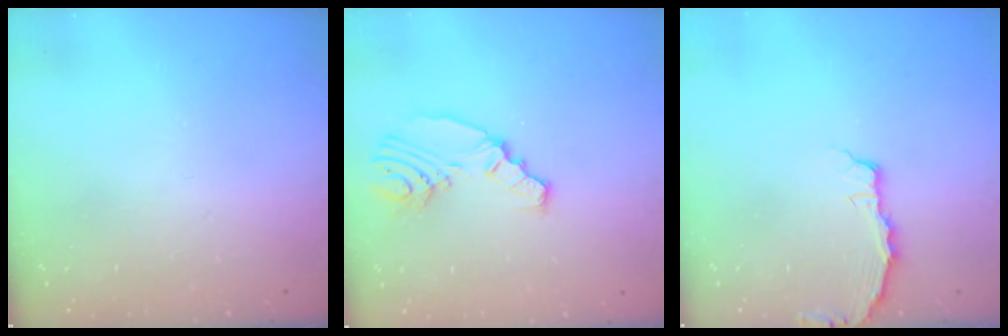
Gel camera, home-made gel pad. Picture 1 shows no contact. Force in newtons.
{"total": 9.1, "press": 8.4, "slide": 3.6}
{"total": 2.9, "press": 2.9, "slide": 0.3}